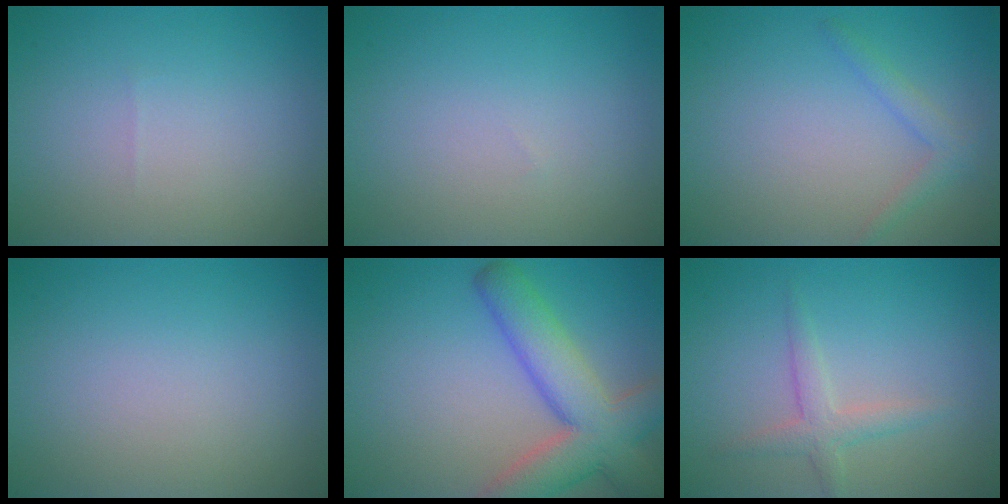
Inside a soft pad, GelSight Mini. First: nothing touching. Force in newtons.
{"total": 0.0}
{"total": 1.6, "press": 1.6, "slide": 0.1}
{"total": 0.0}
{"total": 8.1, "press": 8.1, "slide": 0.7}
{"total": 2.1, "press": 2.1, "slide": 0.1}